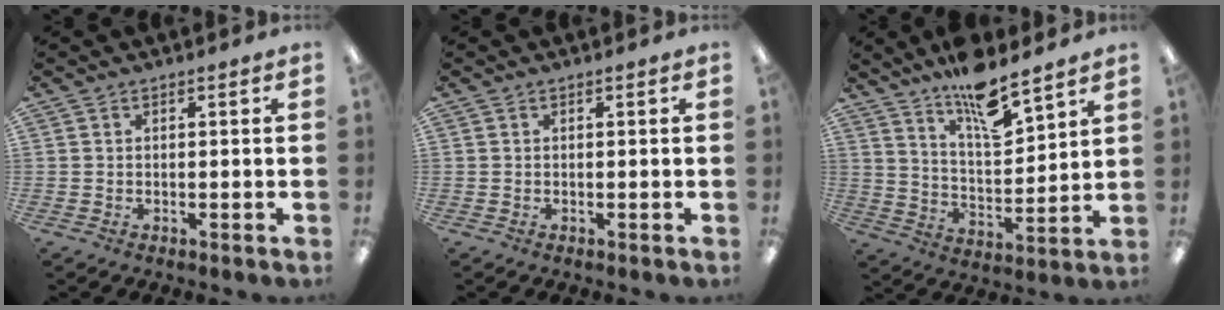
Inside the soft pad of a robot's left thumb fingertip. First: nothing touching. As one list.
[{"total": 0.0}, {"total": 12.3, "force": [10.0, 3.1, 6.5], "torque": [-0.108, -0.068, 0.173]}]